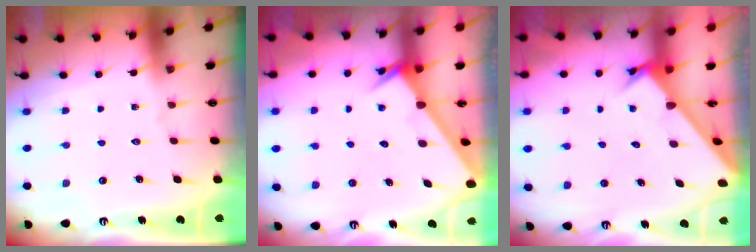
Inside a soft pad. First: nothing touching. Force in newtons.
{"total": 2.5, "press": 2.5, "slide": 0.2}
{"total": 2.7, "press": 2.7, "slide": 0.3}